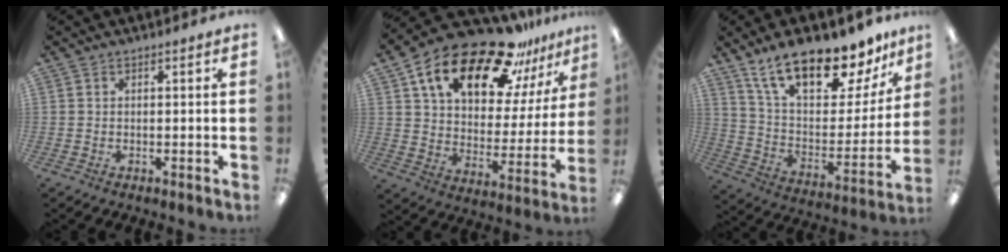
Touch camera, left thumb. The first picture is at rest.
{"total": 22.9, "force": [15.9, 9.7, 13.3], "torque": [-0.231, -0.096, 0.275]}
{"total": 22.0, "force": [16.5, 8.3, 11.9], "torque": [-0.200, -0.106, 0.287]}